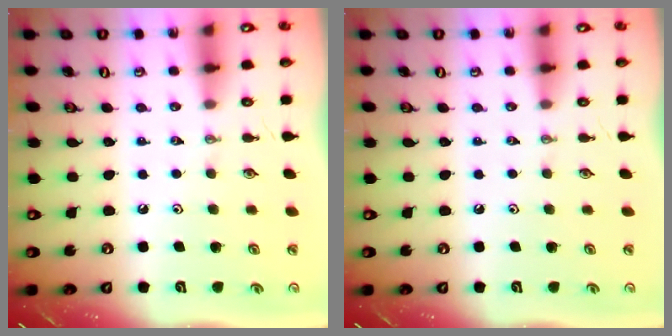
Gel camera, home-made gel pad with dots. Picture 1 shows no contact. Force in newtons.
{"total": 0.0}